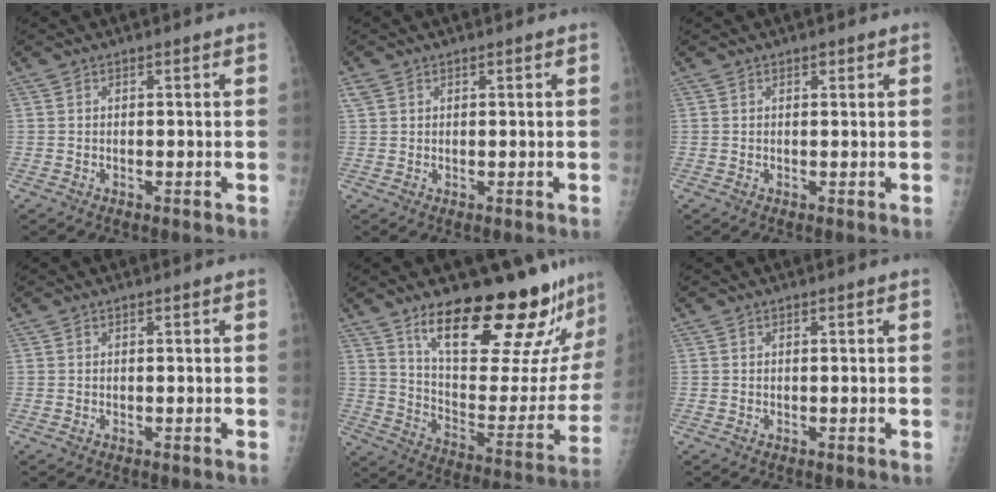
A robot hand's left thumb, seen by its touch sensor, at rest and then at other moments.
{"total": 1.6, "force": [0.9, 1.2, 0.6], "torque": [-0.009, 0.006, 0.019]}
{"total": 0.8, "force": [0.5, 0.4, 0.4], "torque": [0.001, -0.002, 0.005]}
{"total": 0.0}
{"total": 26.8, "force": [20.2, 7.2, 16.1], "torque": [-0.192, -0.116, 0.294]}
{"total": 0.0}